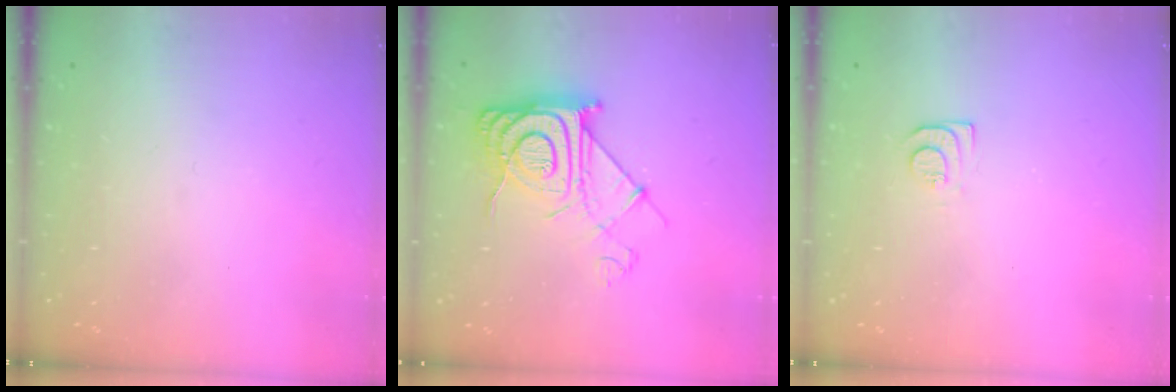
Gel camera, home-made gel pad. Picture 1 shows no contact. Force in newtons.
{"total": 13.0, "press": 13.0, "slide": 0.8}
{"total": 6.7, "press": 6.6, "slide": 0.7}